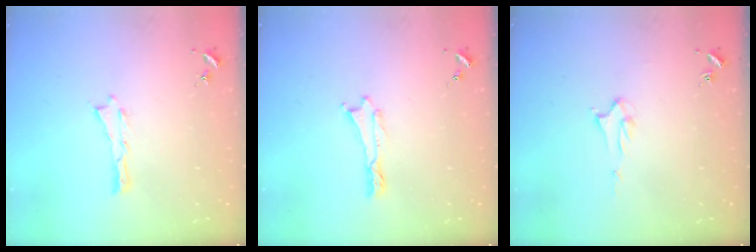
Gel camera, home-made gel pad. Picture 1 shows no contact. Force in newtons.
{"total": 0.0}
{"total": 1.9, "press": 1.9, "slide": 0.1}